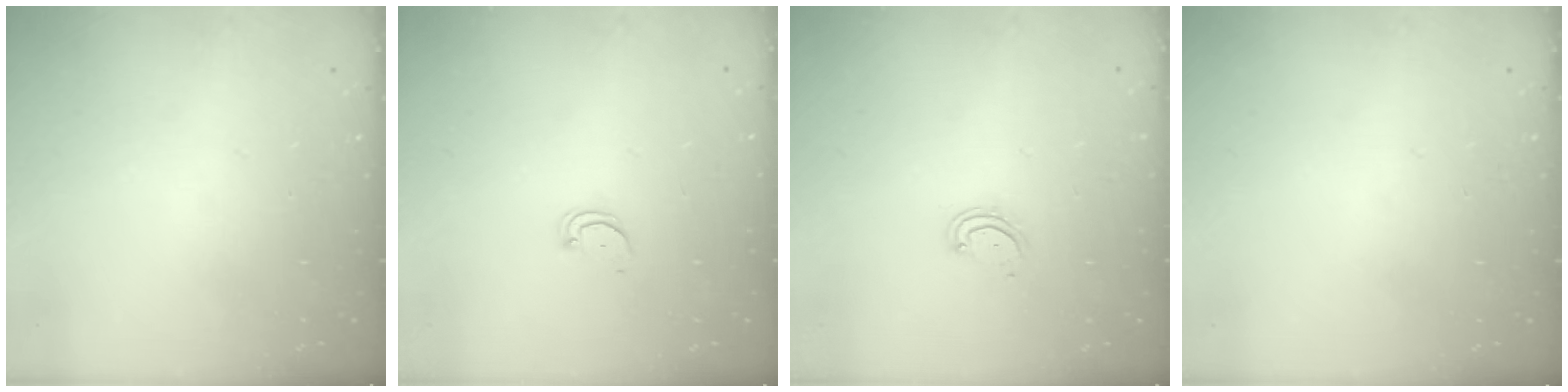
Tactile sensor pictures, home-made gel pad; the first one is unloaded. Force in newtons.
{"total": 2.5, "press": 2.5, "slide": 0.2}
{"total": 3.8, "press": 3.8, "slide": 0.4}
{"total": 0.0}